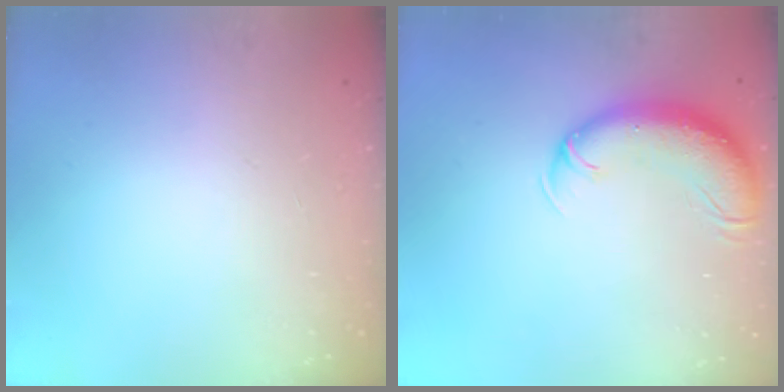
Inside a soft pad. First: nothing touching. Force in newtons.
{"total": 13.3, "press": 12.9, "slide": 3.5}